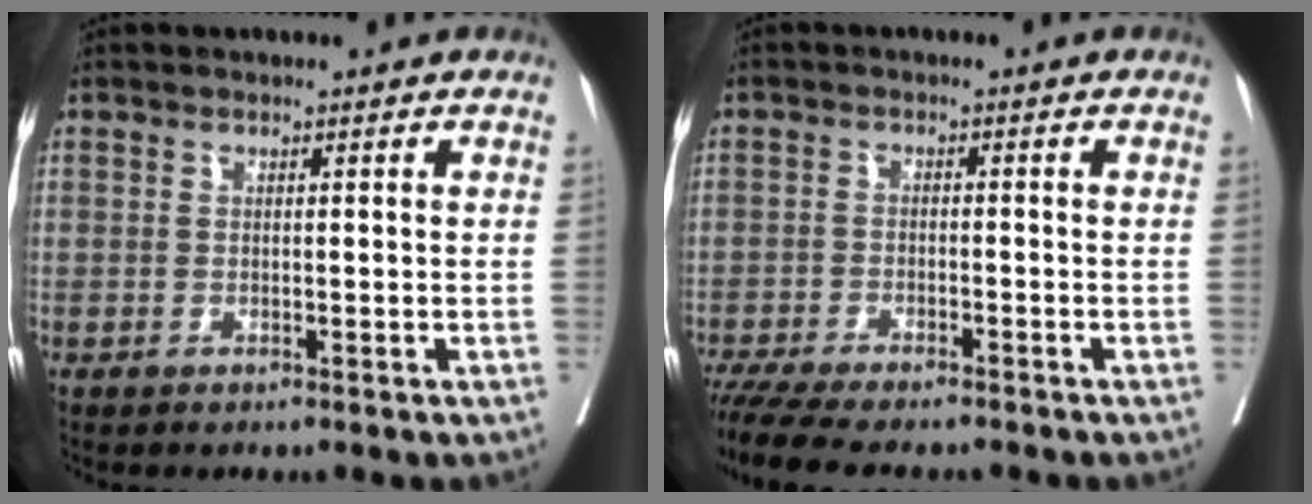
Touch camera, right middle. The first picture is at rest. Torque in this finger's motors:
{"motor_torque": [1.09, -1.04, 0.18, 0.08]}